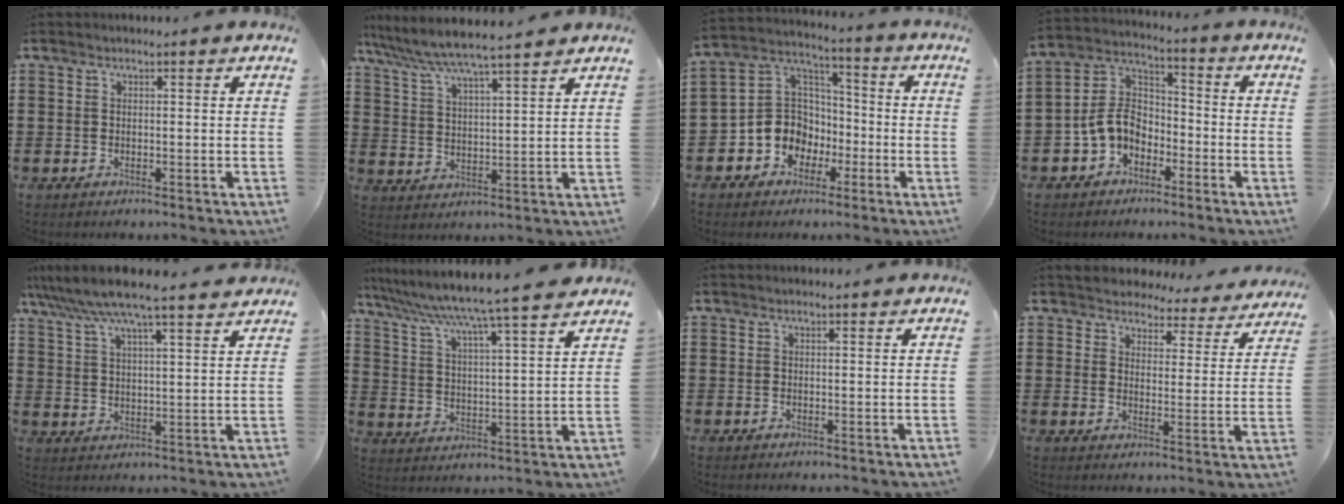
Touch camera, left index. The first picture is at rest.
{"total": 5.7, "force": [5.2, -0.2, 2.3], "torque": [-0.068, -0.030, 0.086]}
{"total": 8.3, "force": [-2.5, 7.7, 1.8], "torque": [-0.080, 0.004, -0.049]}
{"total": 6.8, "force": [-2.7, 5.1, 3.6], "torque": [-0.110, -0.001, -0.065]}
{"total": 7.6, "force": [6.6, 0.3, 3.8], "torque": [-0.096, -0.027, 0.114]}
{"total": 6.8, "force": [6.0, -1.3, 2.8], "torque": [-0.081, -0.050, 0.093]}
{"total": 0.0}
{"total": 4.2, "force": [4.1, 1.0, -0.2], "torque": [-0.022, -0.025, 0.069]}